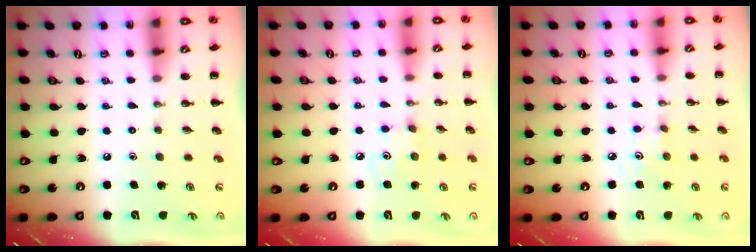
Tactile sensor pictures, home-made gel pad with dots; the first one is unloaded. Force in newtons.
{"total": 3.2, "press": 3.1, "slide": 0.9}
{"total": 3.9, "press": 3.8, "slide": 1.2}